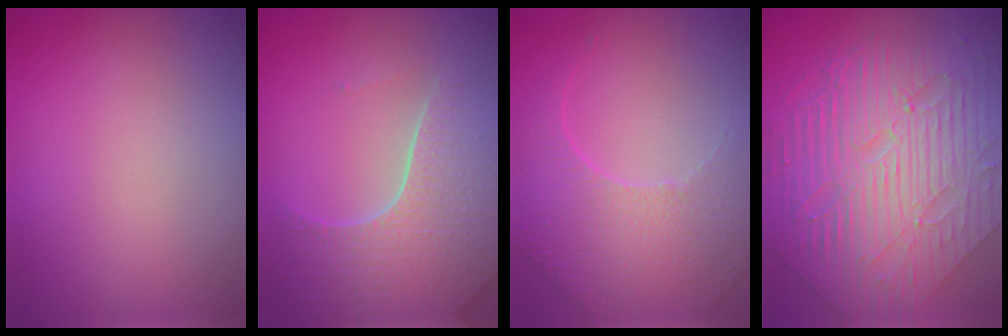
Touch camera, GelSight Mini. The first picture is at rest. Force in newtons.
{"total": 7.7, "press": 5.6, "slide": 5.3}
{"total": 5.1, "press": 3.7, "slide": 3.5}
{"total": 10.5, "press": 7.2, "slide": 7.7}